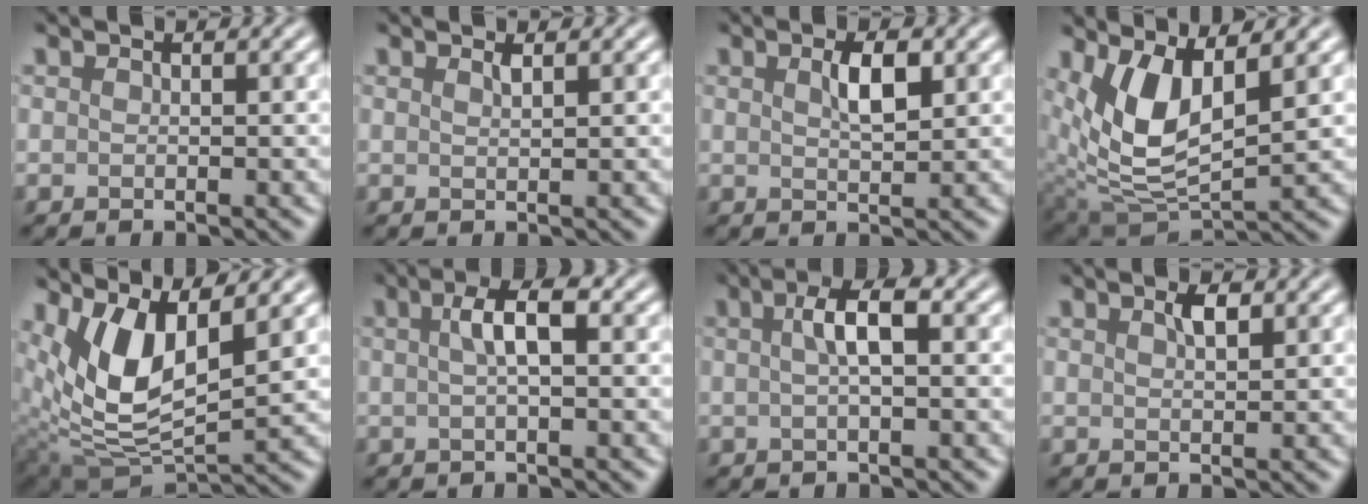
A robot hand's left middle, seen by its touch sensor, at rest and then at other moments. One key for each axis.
{"total": 0.7, "fx": 0.6, "fy": 0.1, "fz": 0.4, "tx": -0.003, "ty": -0.002, "tz": 0.010}
{"total": 2.6, "fx": 0.9, "fy": 1.0, "fz": 2.2, "tx": -0.042, "ty": 0.001, "tz": 0.017}
{"total": 7.6, "fx": 2.6, "fy": 3.4, "fz": 6.2, "tx": -0.134, "ty": -0.015, "tz": 0.051}
{"total": 8.8, "fx": 3.3, "fy": 3.7, "fz": 7.3, "tx": -0.149, "ty": -0.009, "tz": 0.059}
{"total": 2.9, "fx": 0.5, "fy": 0.7, "fz": 2.8, "tx": -0.050, "ty": 0.010, "tz": 0.005}
{"total": 2.9, "fx": 0.4, "fy": 0.7, "fz": 2.8, "tx": -0.050, "ty": 0.010, "tz": 0.004}
{"total": 1.5, "fx": 0.8, "fy": 0.5, "fz": 1.2, "tx": -0.022, "ty": 0.001, "tz": 0.014}